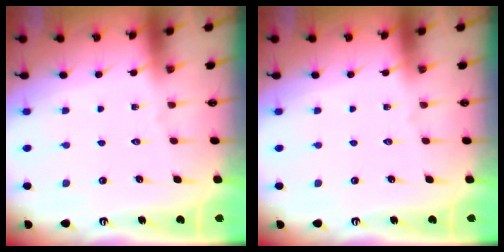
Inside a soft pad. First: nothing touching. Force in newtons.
{"total": 0.0}